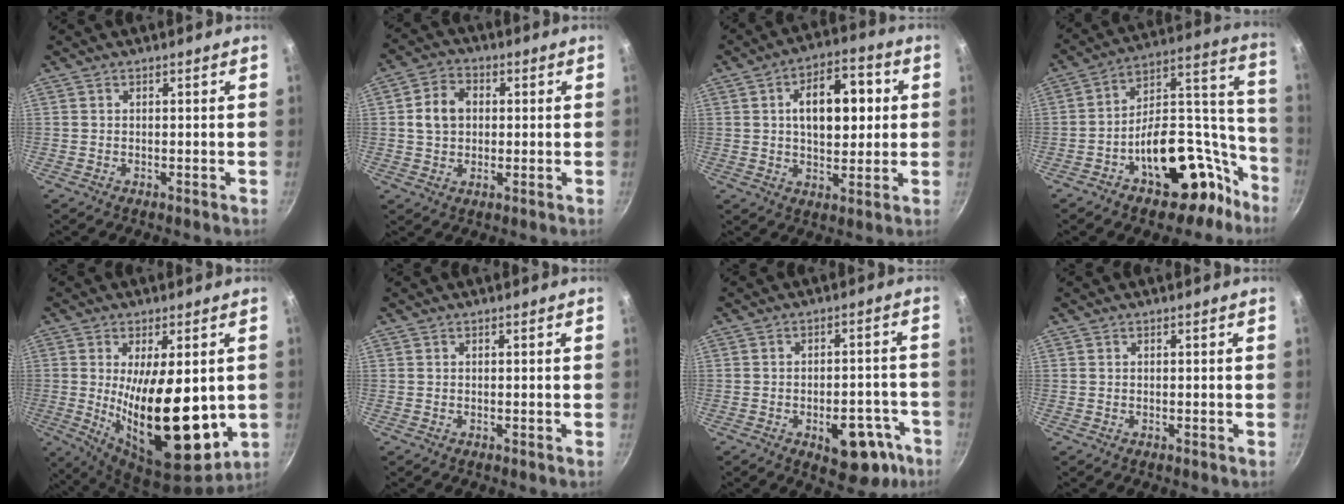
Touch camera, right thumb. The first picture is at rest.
{"total": 7.2, "force": [1.0, 5.6, 4.3], "torque": [-0.063, 0.010, 0.008]}
{"total": 13.6, "force": [2.2, 7.8, 10.9], "torque": [-0.125, 0.010, 0.027]}
{"total": 22.3, "force": [-11.9, 12.6, 14.0], "torque": [-0.114, 0.131, -0.173]}
{"total": 20.3, "force": [-0.6, 8.5, 18.4], "torque": [-0.280, -0.035, 0.006]}
{"total": 0.0}
{"total": 12.2, "force": [-5.7, 6.7, 8.5], "torque": [-0.054, 0.036, -0.064]}
{"total": 0.0}